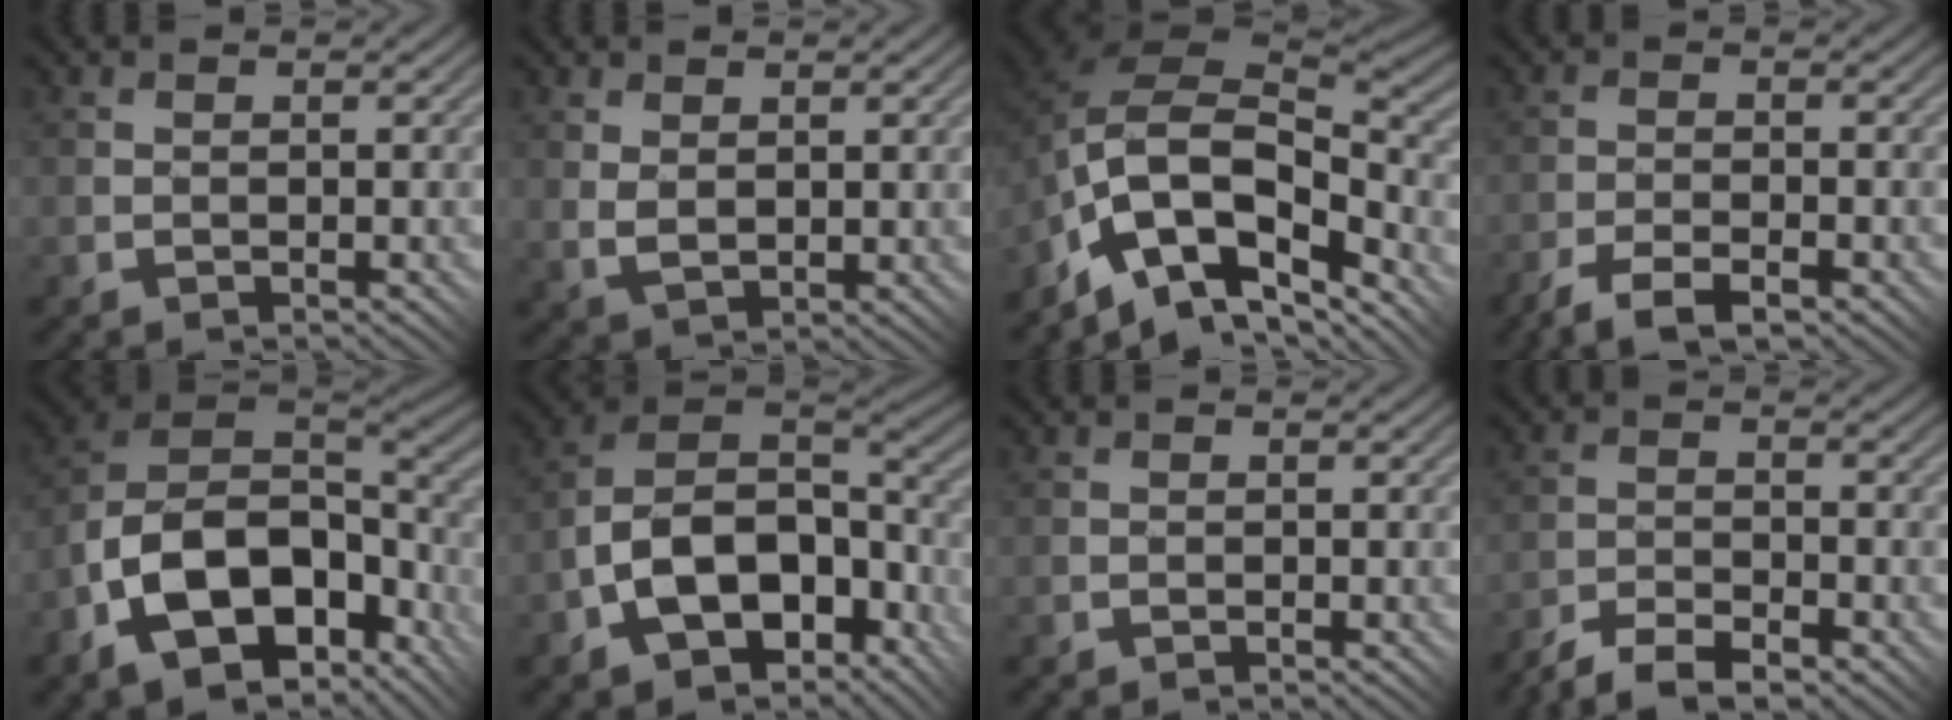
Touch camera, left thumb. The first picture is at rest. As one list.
[{"total": 2.3, "force": [1.1, 1.1, 1.6], "torque": [-0.040, -0.002, 0.027]}, {"total": 11.9, "force": [-6.7, 6.0, 7.8], "torque": [-0.152, -0.005, -0.129]}, {"total": 4.6, "force": [-3.5, 1.1, 2.9], "torque": [-0.049, 0.004, -0.065]}, {"total": 15.8, "force": [-6.5, 9.1, 11.2], "torque": [-0.231, -0.024, -0.108]}, {"total": 13.9, "force": [-5.4, 8.2, 9.9], "torque": [-0.191, -0.020, -0.096]}, {"total": 0.0}, {"total": 5.7, "force": [-4.7, 1.3, 2.8], "torque": [-0.047, -0.001, -0.091]}]